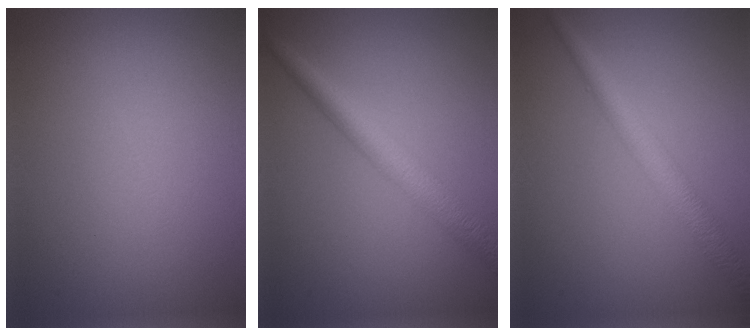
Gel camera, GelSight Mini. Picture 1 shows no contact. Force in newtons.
{"total": 3.9, "press": 3.9, "slide": 0.0}
{"total": 3.2, "press": 3.2, "slide": 0.0}